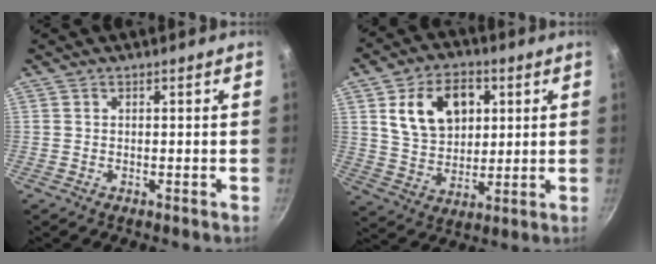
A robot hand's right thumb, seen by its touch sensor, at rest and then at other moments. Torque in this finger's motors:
{"motor_torque": [0.02, 0.22, 0.64, 0.60, 0.12]}